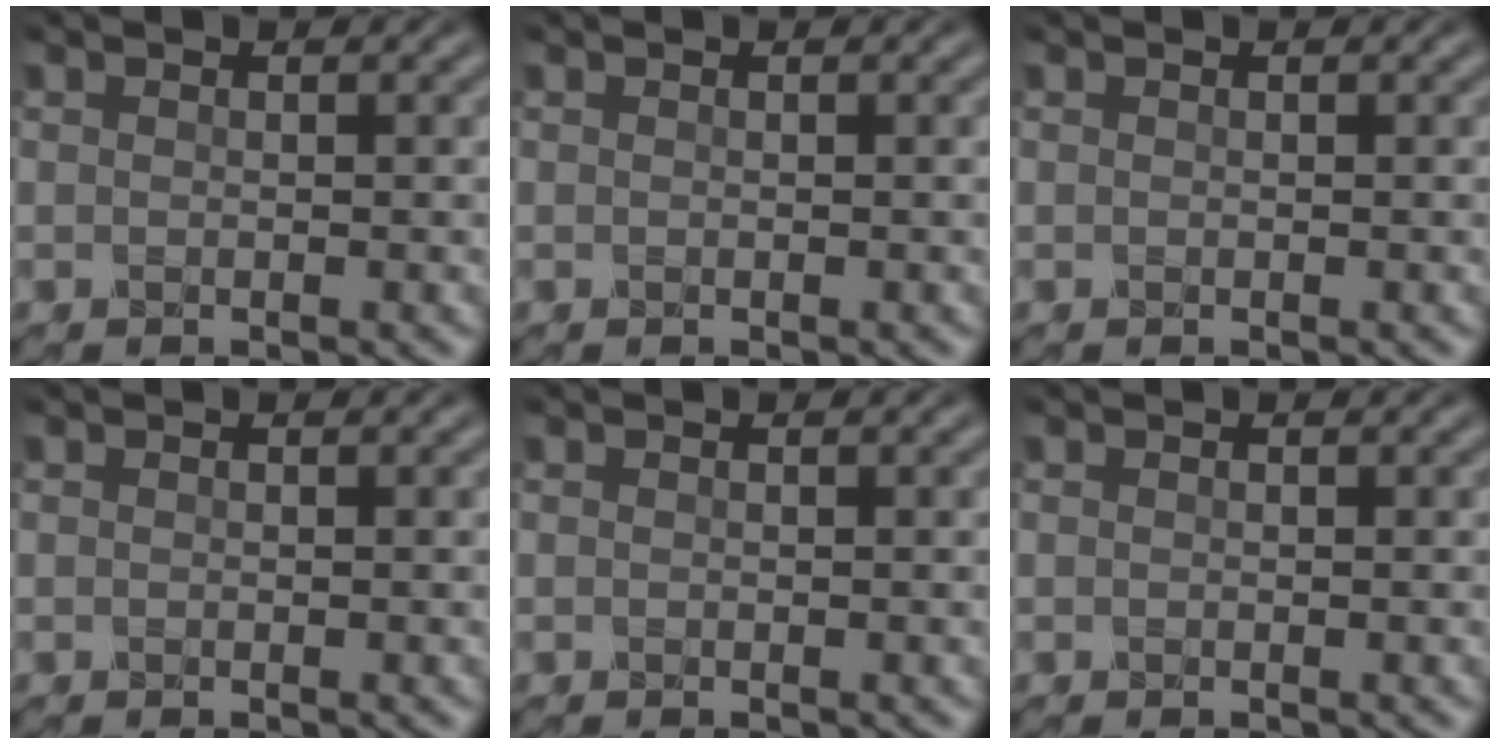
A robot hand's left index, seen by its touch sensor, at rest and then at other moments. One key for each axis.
{"total": 0.0}
{"total": 0.0}
{"total": 0.0}
{"total": 0.0}
{"total": 0.0}